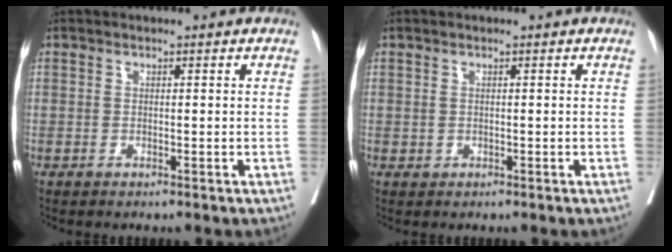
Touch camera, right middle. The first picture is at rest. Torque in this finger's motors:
{"motor_torque": [-0.32, -0.14, 0.00, 0.00]}